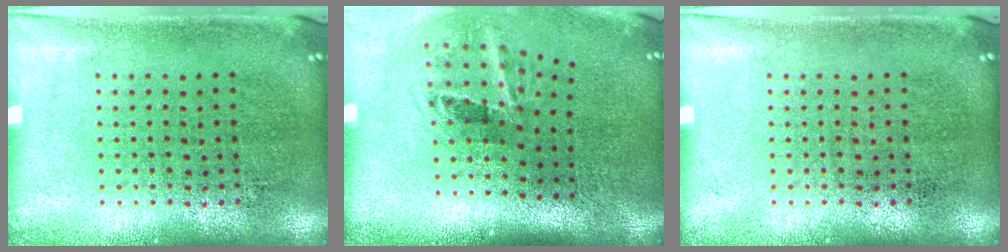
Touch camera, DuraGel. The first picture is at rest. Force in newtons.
{"total": 2.0, "press": 1.2, "slide": 1.6}
{"total": 0.0}